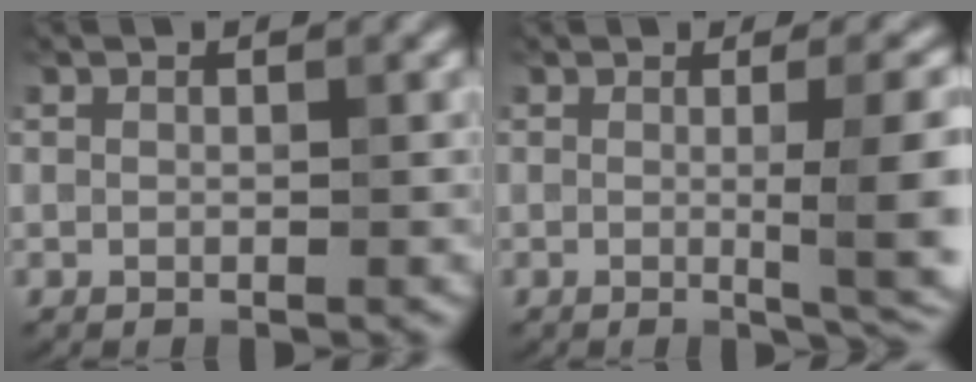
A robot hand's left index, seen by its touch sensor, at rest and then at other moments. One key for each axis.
{"total": 7.9, "fx": -0.4, "fy": 2.1, "fz": 7.6, "tx": -0.079, "ty": -0.006, "tz": -0.004}